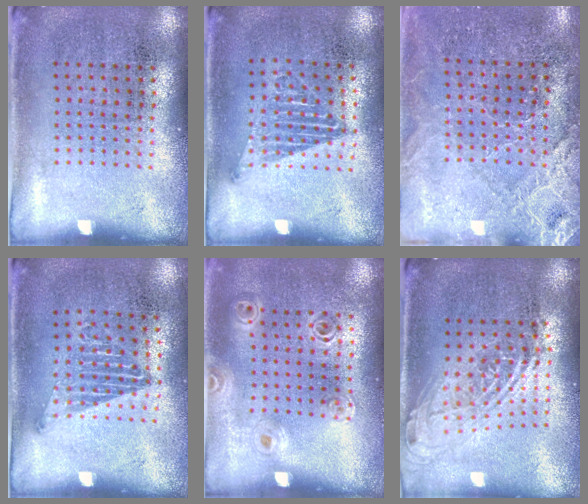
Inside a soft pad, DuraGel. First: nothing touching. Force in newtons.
{"total": 1.2, "press": 1.0, "slide": 0.6}
{"total": 2.8, "press": 2.8, "slide": 0.3}
{"total": 1.1, "press": 1.0, "slide": 0.5}
{"total": 1.1, "press": 1.1, "slide": 0.2}
{"total": 1.9, "press": 1.5, "slide": 1.2}